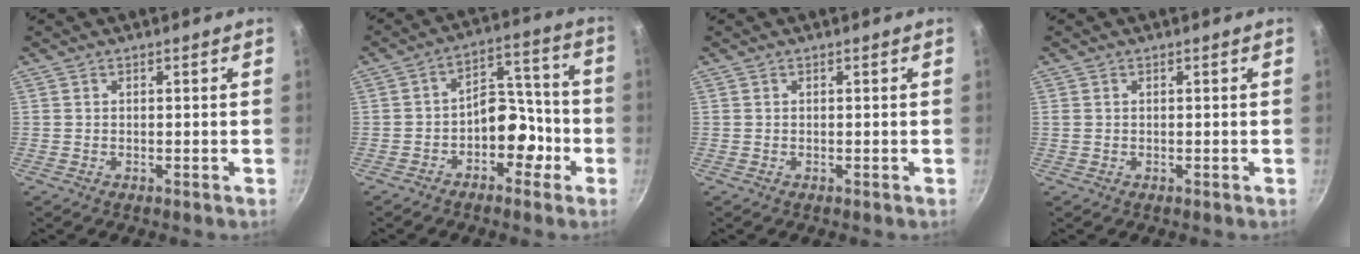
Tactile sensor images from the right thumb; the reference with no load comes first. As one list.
[{"total": 9.3, "force": [-3.7, 6.3, 5.8], "torque": [-0.022, 0.070, -0.057]}, {"total": 0.0}, {"total": 0.7, "force": [0.1, 0.6, 0.3], "torque": [-0.007, 0.002, 0.003]}]